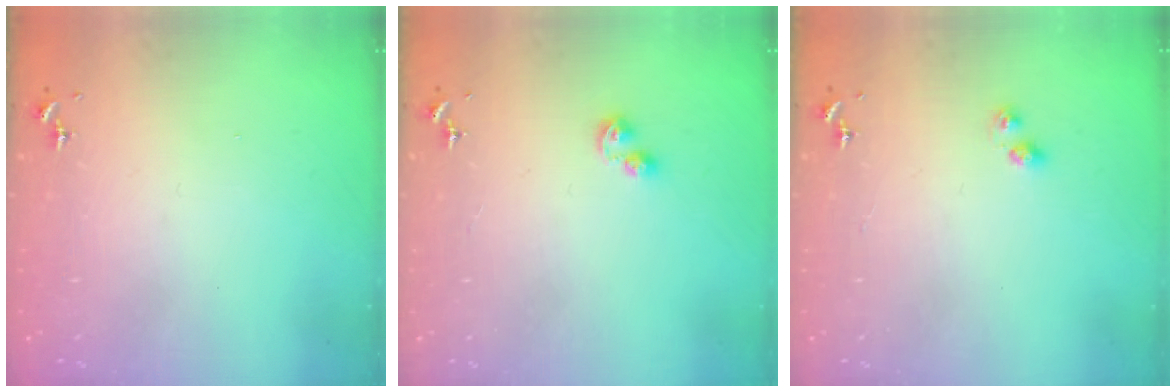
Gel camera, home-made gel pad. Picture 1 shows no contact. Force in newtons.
{"total": 4.5, "press": 4.4, "slide": 0.6}
{"total": 3.0, "press": 3.0, "slide": 0.4}